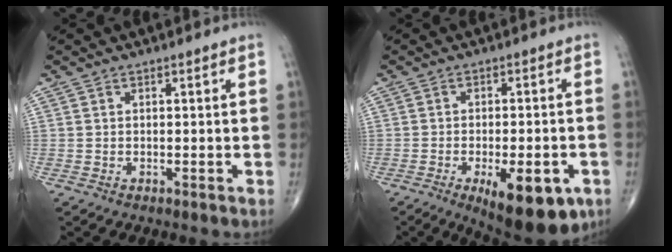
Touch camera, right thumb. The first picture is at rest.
{"total": 14.0, "force": [-6.1, 5.5, 11.4], "torque": [-0.131, 0.004, -0.074]}